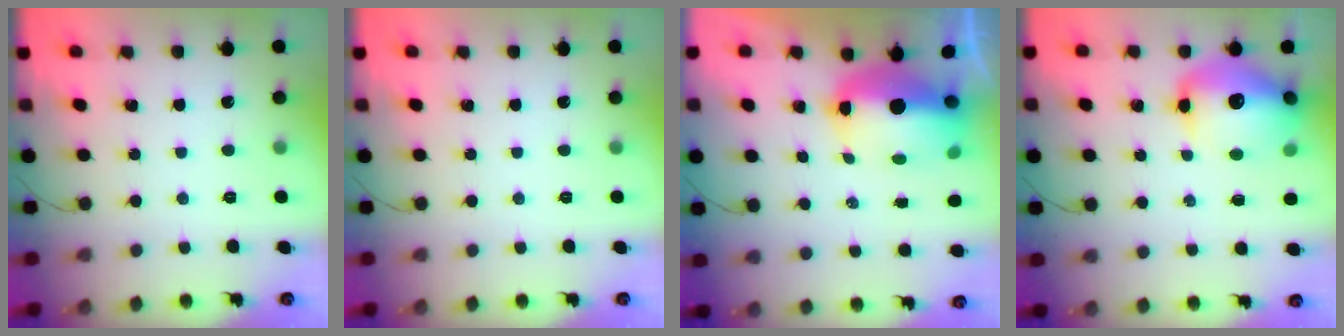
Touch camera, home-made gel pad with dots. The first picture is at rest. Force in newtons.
{"total": 0.0}
{"total": 12.4, "press": 12.1, "slide": 2.6}
{"total": 15.6, "press": 15.0, "slide": 4.2}